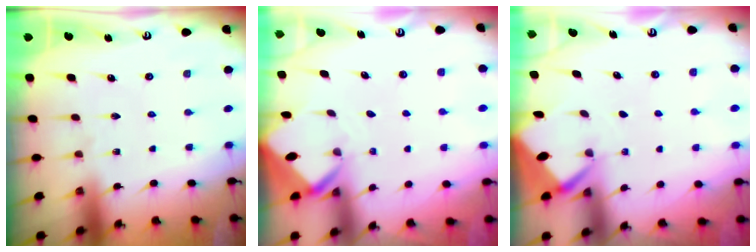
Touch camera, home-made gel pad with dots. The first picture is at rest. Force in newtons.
{"total": 2.8, "press": 2.8, "slide": 0.1}
{"total": 2.7, "press": 2.7, "slide": 0.3}